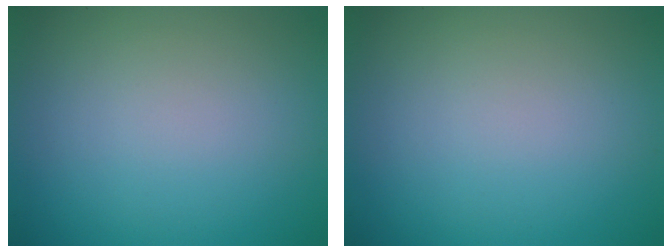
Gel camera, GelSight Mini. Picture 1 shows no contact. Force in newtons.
{"total": 0.0}